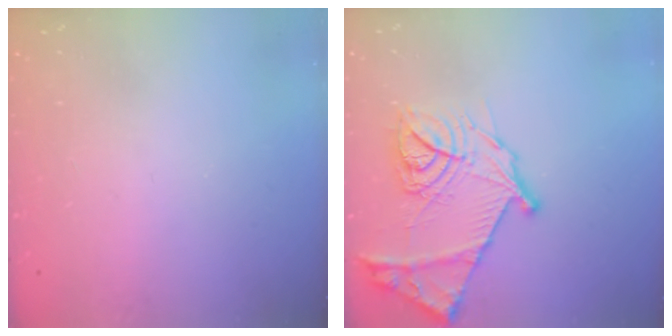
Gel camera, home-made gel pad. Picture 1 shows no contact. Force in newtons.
{"total": 19.1, "press": 19.0, "slide": 1.8}